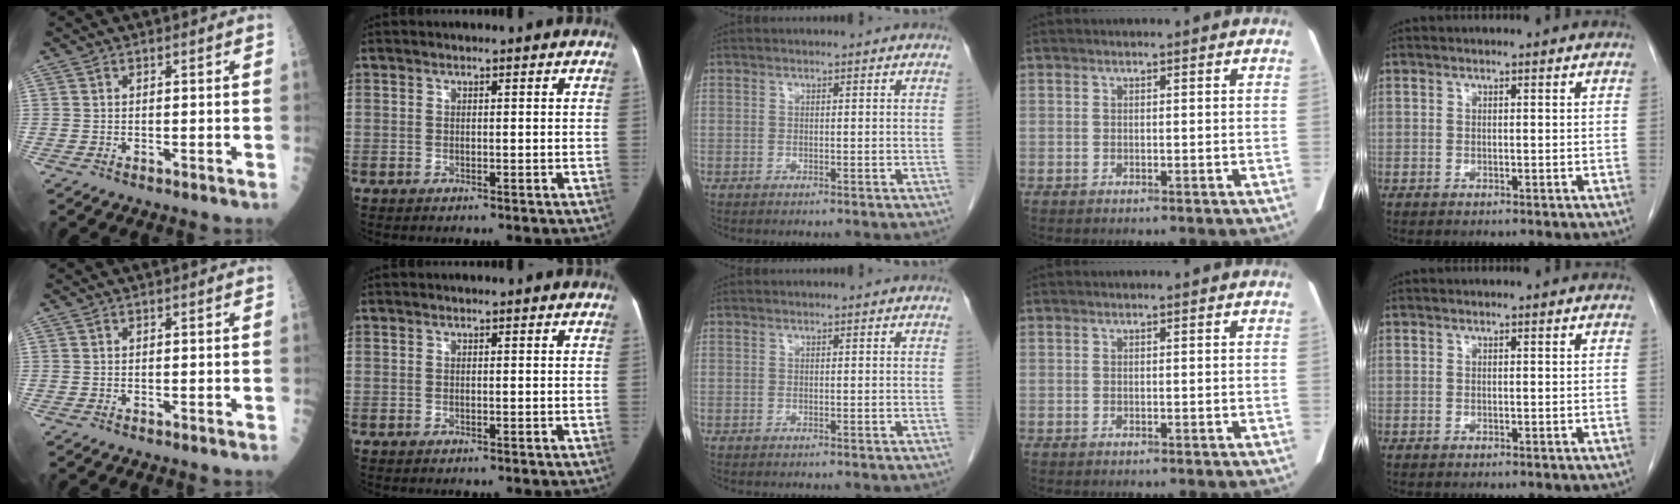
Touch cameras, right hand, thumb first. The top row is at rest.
{}